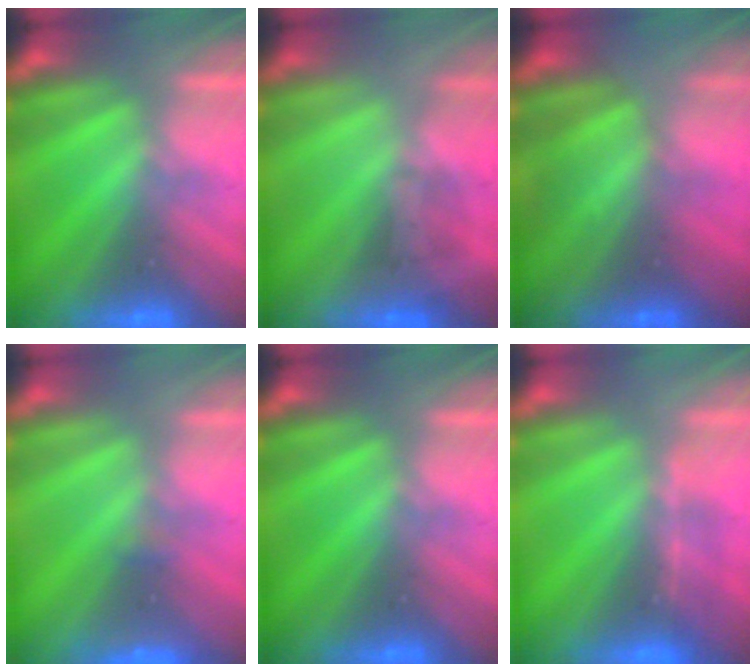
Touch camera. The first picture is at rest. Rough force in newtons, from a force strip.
{"total": 1.6}
{"total": 1.7}
{"total": 1.7}
{"total": 0.0}
{"total": 1.1}